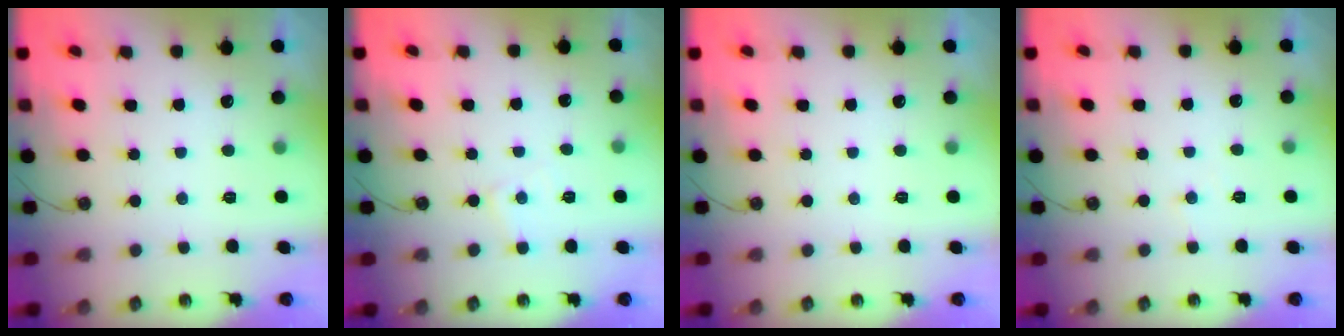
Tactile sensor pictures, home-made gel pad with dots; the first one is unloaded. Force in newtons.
{"total": 3.9, "press": 3.8, "slide": 0.6}
{"total": 0.0}
{"total": 3.9, "press": 3.9, "slide": 0.6}